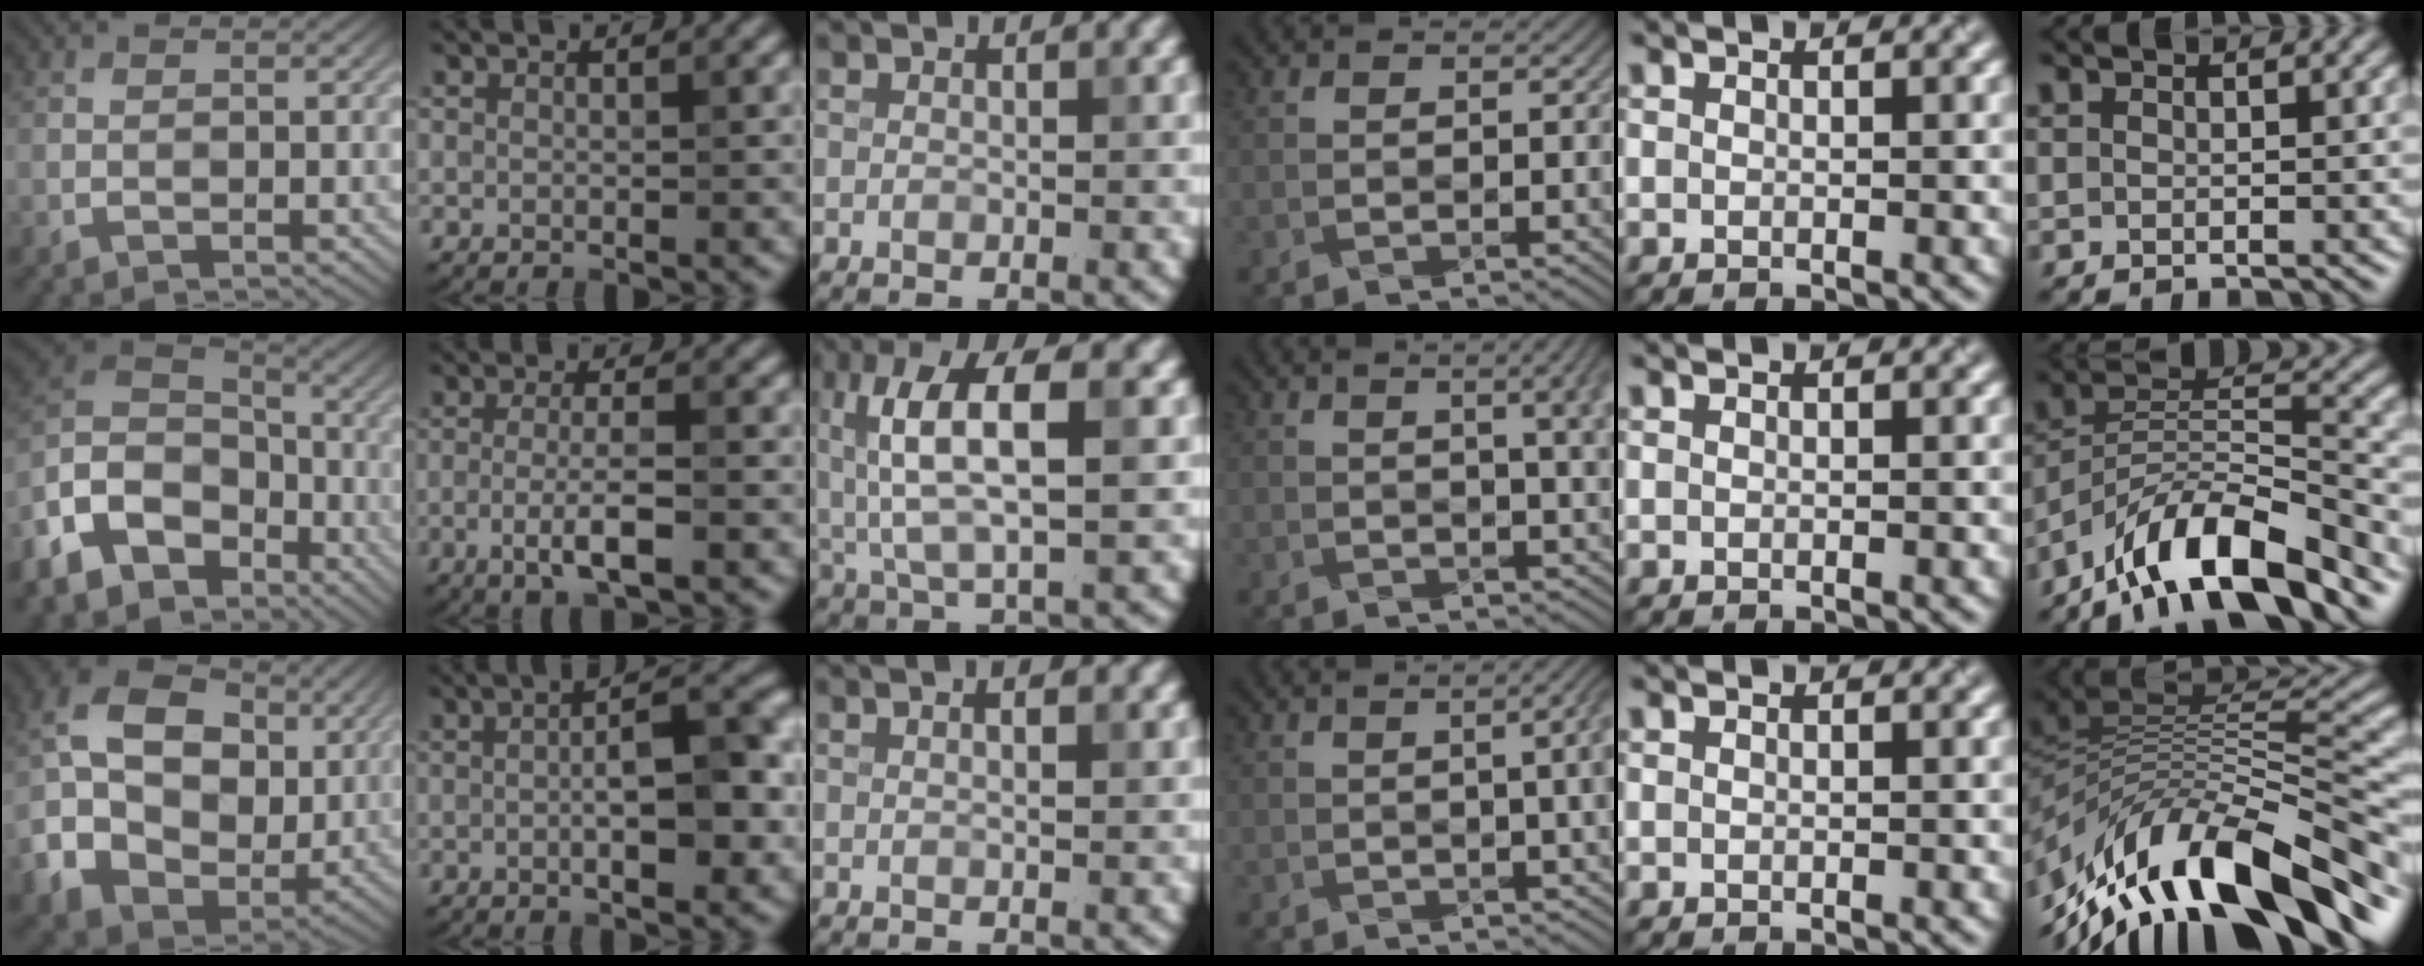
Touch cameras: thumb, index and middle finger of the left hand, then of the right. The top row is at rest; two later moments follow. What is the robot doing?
{"motion": "wrap", "object": "scarf"}